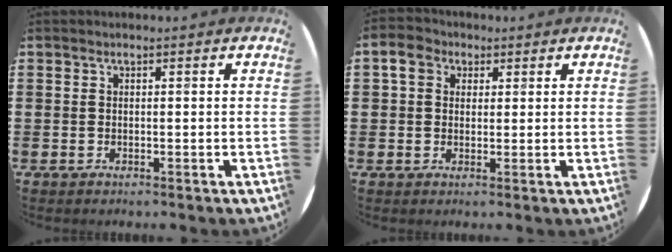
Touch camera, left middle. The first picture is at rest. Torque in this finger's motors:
{"motor_torque": [0.62, -0.23, 0.38, 0.02]}